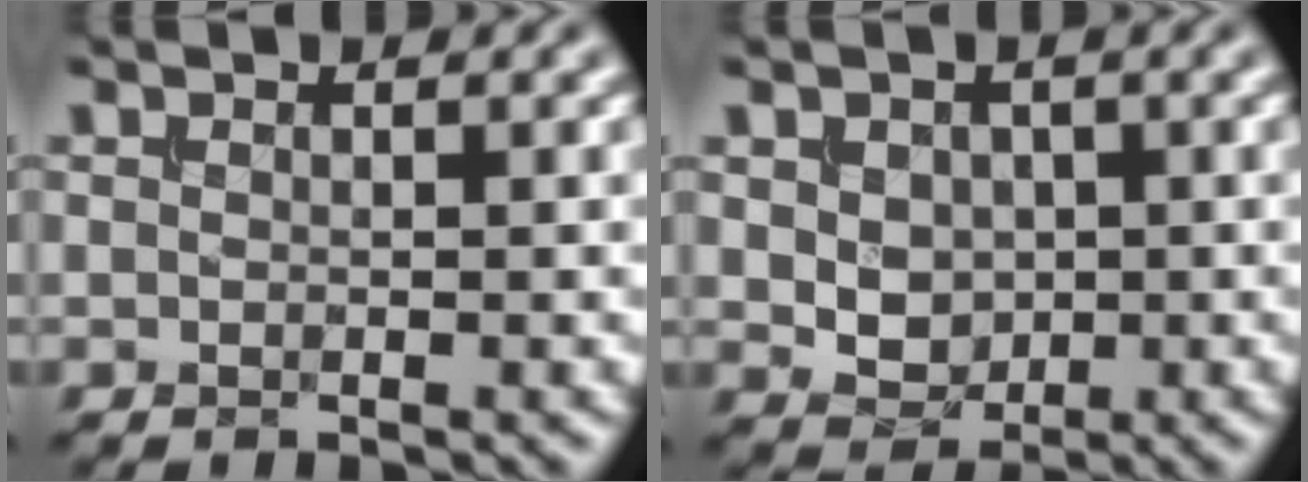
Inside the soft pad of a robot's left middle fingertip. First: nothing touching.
{"total": 3.0, "force": [0.3, 2.4, 1.7], "torque": [-0.038, -0.006, 0.011]}